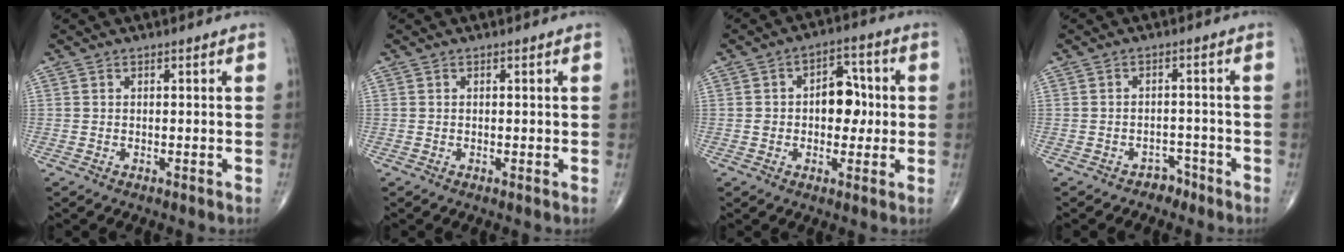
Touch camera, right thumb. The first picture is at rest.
{"total": 0.0}
{"total": 8.5, "force": [0.3, 5.7, 6.3], "torque": [-0.049, 0.020, 0.000]}
{"total": 2.6, "force": [-2.1, 1.6, 0.1], "torque": [0.006, 0.020, -0.031]}